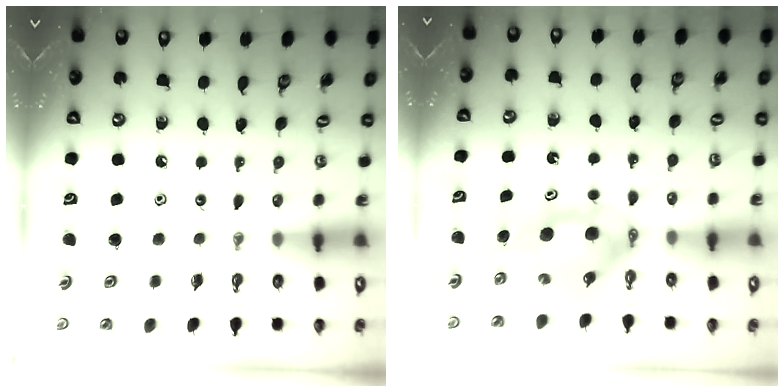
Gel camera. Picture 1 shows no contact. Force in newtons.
{"total": 6.0, "press": 5.8, "slide": 1.5}